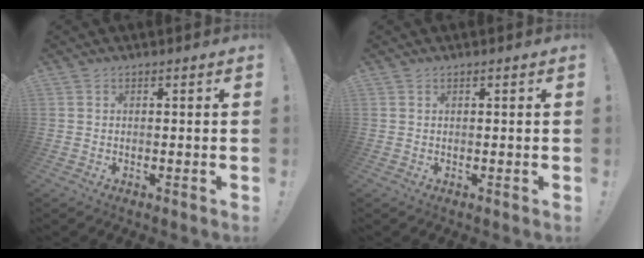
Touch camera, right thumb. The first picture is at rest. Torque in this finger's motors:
{"motor_torque": [0.06, -0.02, 0.09, -0.11, 0.08]}